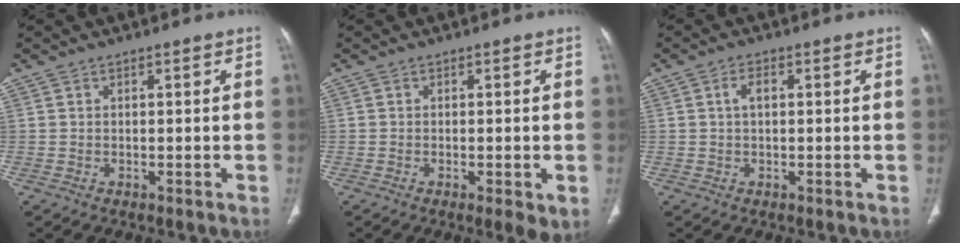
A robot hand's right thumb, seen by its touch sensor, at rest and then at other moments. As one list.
[{"total": 4.0, "force": [-1.0, 1.1, 3.7], "torque": [-0.057, -0.012, -0.015]}, {"total": 2.4, "force": [0.4, 1.3, 2.0], "torque": [-0.037, 0.009, 0.006]}]